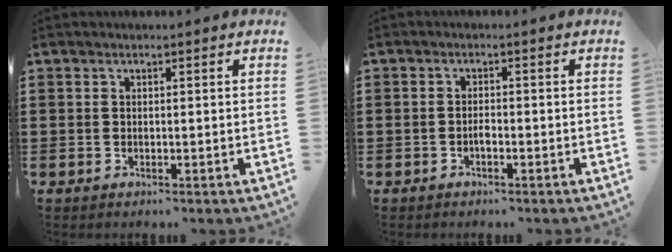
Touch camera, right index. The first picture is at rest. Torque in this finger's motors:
{"motor_torque": [2.14, 0.00, 0.32, 0.02]}